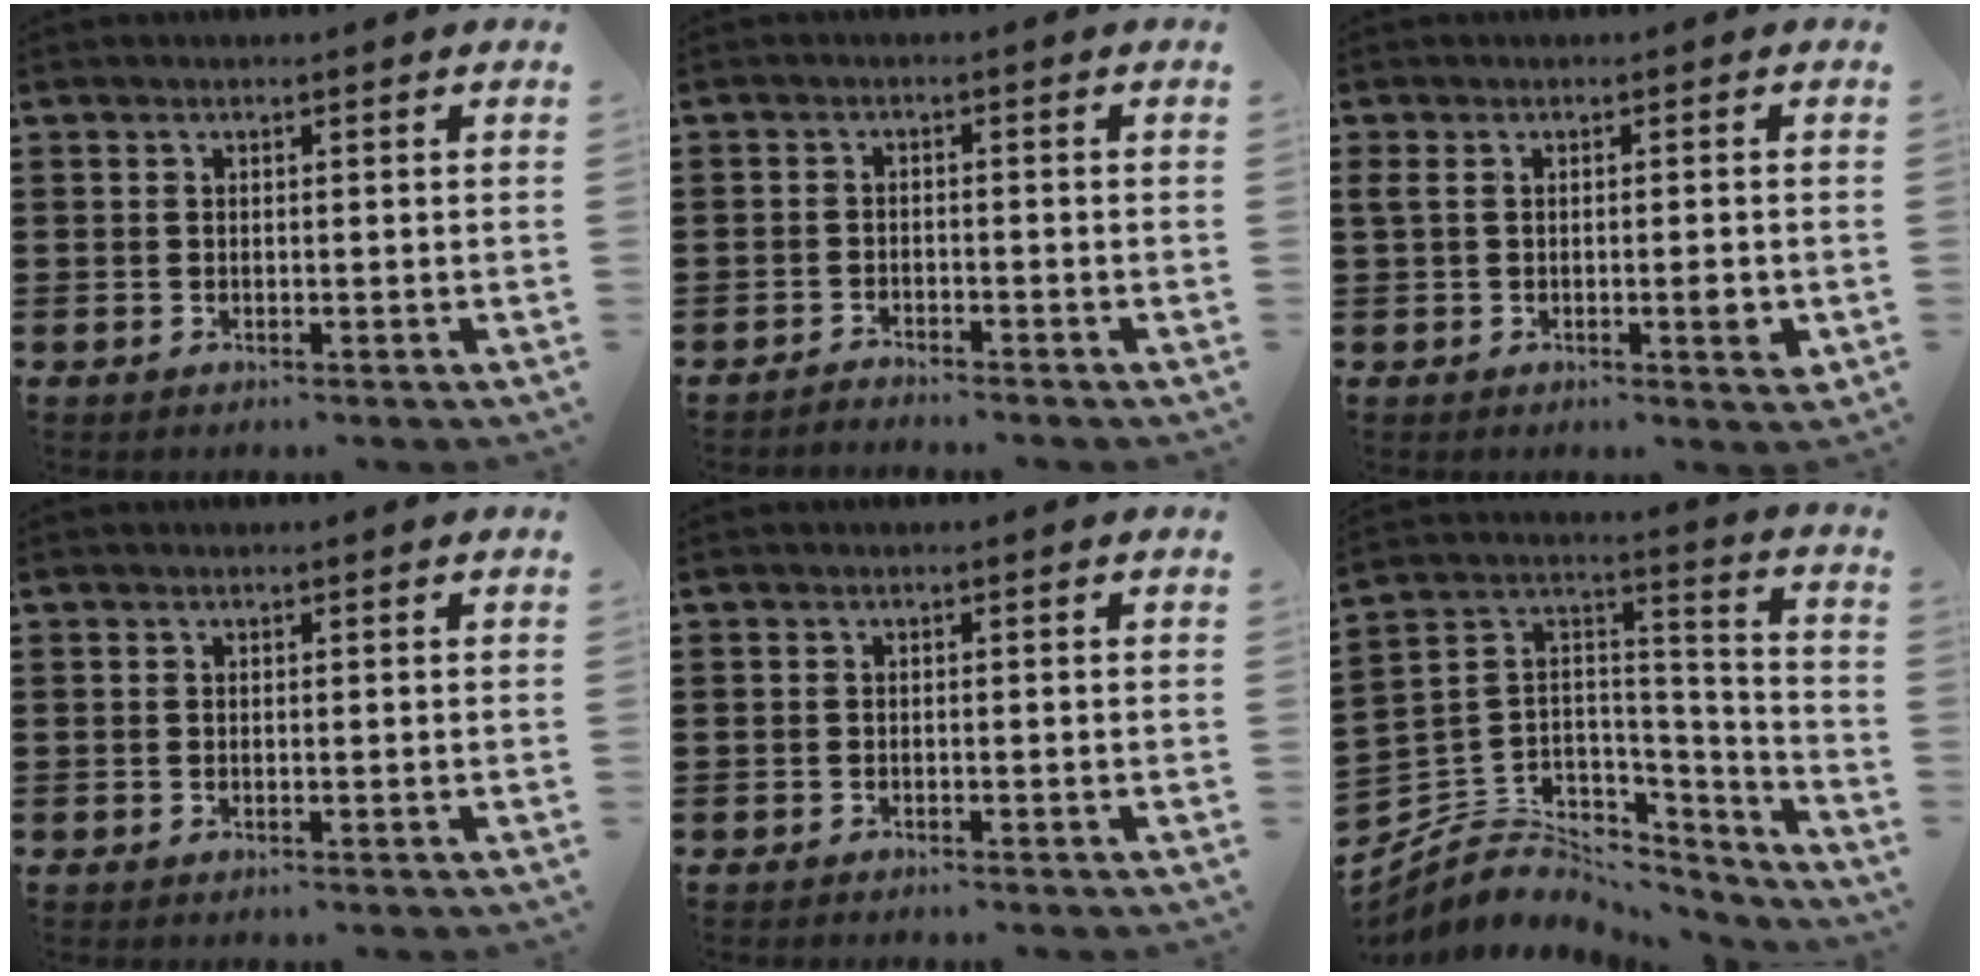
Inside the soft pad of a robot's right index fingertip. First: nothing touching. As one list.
[{"total": 1.9, "force": [-1.9, 0.0, -0.1], "torque": [-0.004, 0.003, -0.042]}, {"total": 3.6, "force": [-0.6, 0.8, 3.5], "torque": [-0.059, 0.002, -0.011]}, {"total": 0.0}, {"total": 0.5, "force": [-0.5, 0.0, 0.0], "torque": [-0.002, -0.002, -0.011]}, {"total": 5.9, "force": [-3.6, 4.5, 1.1], "torque": [-0.049, -0.011, -0.071]}]